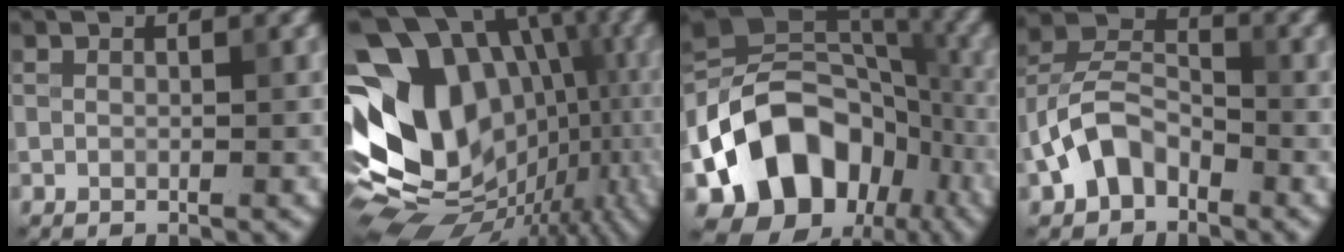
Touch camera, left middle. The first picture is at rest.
{"total": 19.0, "force": [-1.3, 13.7, 13.1], "torque": [-0.202, 0.012, 0.007]}
{"total": 13.1, "force": [-5.9, 9.6, 6.6], "torque": [-0.113, 0.004, -0.112]}
{"total": 5.7, "force": [-2.9, 3.6, 3.3], "torque": [-0.063, 0.011, -0.065]}